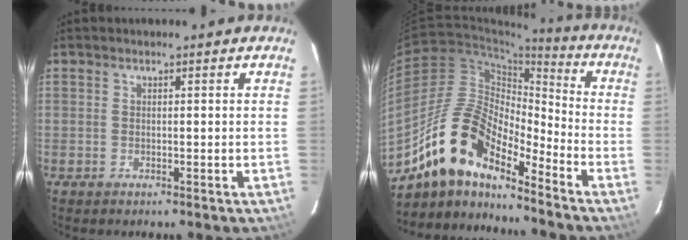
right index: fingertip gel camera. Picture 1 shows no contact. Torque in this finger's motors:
{"motor_torque": [0.88, -0.99, 0.94, 0.21]}